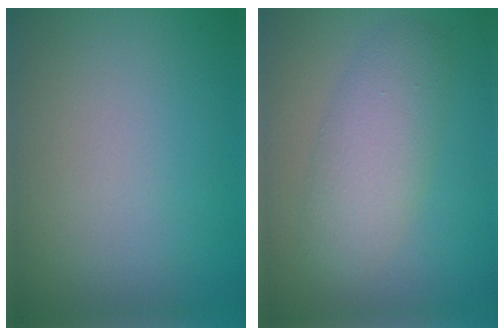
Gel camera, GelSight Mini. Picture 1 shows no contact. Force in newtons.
{"total": 4.4, "press": 4.4, "slide": 0.2}